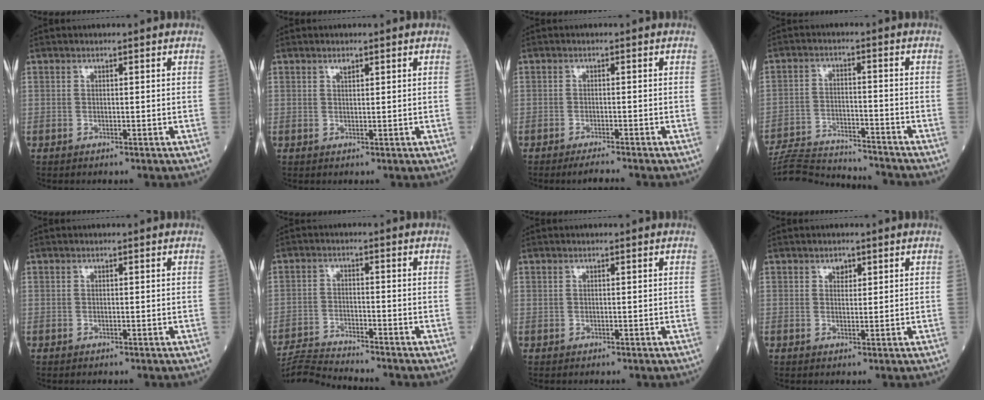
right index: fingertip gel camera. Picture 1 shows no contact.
{"total": 0.9, "force": [0.6, 0.4, 0.5], "torque": [-0.010, -0.002, 0.010]}
{"total": 2.1, "force": [-1.8, -0.3, 1.1], "torque": [-0.021, -0.005, -0.034]}
{"total": 15.8, "force": [-15.4, 0.5, 3.9], "torque": [-0.075, -0.005, -0.234]}
{"total": 0.0}
{"total": 7.6, "force": [-7.4, -1.7, 0.9], "torque": [-0.018, -0.009, -0.131]}
{"total": 0.0}
{"total": 1.4, "force": [0.9, 0.9, 0.6], "torque": [-0.006, -0.001, 0.013]}